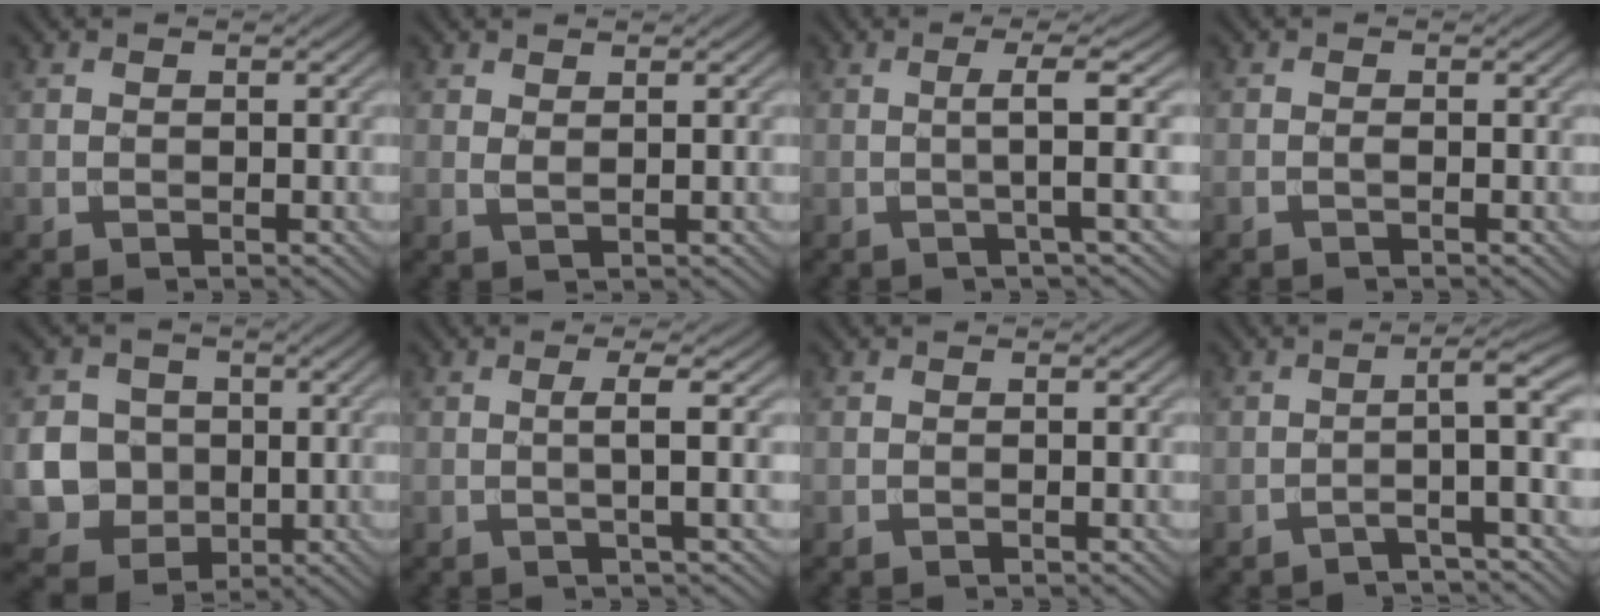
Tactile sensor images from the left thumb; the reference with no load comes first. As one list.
[{"total": 1.2, "force": [0.8, 0.2, 0.9], "torque": [-0.024, 0.001, 0.016]}, {"total": 4.1, "force": [0.1, 0.0, 4.1], "torque": [-0.070, 0.013, -0.008]}, {"total": 0.6, "force": [-0.2, 0.0, 0.5], "torque": [-0.011, 0.001, -0.006]}, {"total": 8.4, "force": [0.1, 7.7, 3.2], "torque": [-0.100, -0.012, -0.016]}, {"total": 2.5, "force": [0.2, 0.0, 2.5], "torque": [-0.048, 0.005, -0.004]}, {"total": 0.0}, {"total": 4.7, "force": [-1.5, 0.1, 4.4], "torque": [-0.060, 0.019, -0.050]}]